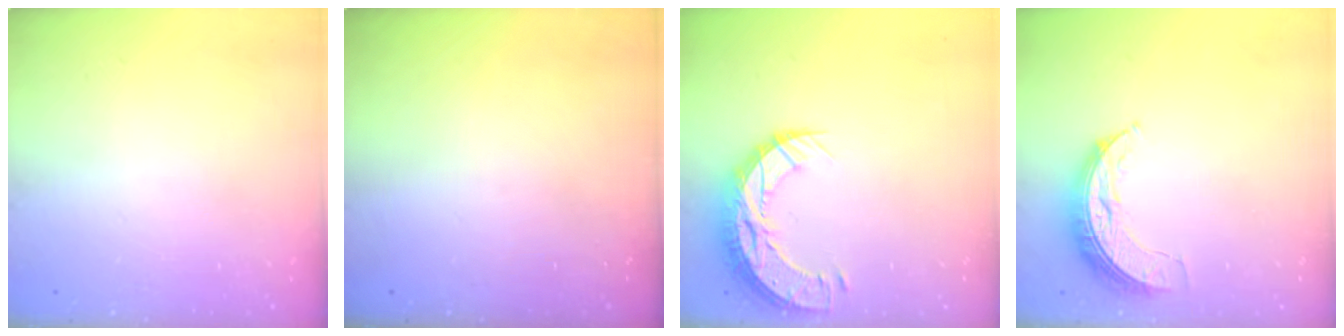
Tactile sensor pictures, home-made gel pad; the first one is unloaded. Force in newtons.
{"total": 0.0}
{"total": 11.7, "press": 11.7, "slide": 0.8}
{"total": 8.3, "press": 8.3, "slide": 0.5}